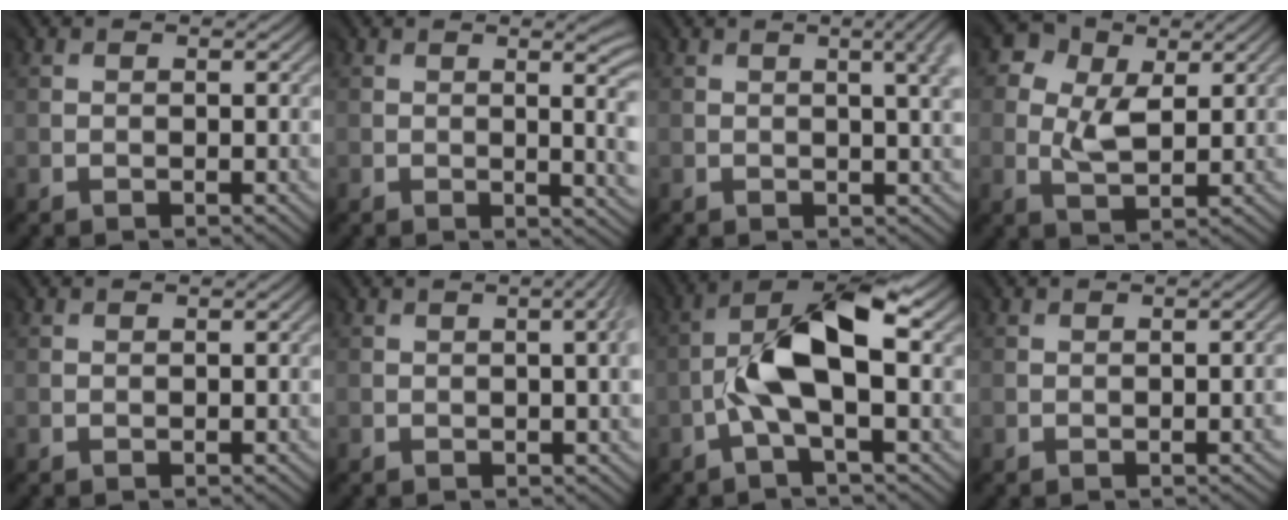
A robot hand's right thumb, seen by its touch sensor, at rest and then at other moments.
{"total": 8.5, "force": [-0.1, 4.1, 7.5], "torque": [-0.050, 0.018, -0.003]}
{"total": 5.0, "force": [0.7, 1.9, 4.6], "torque": [-0.024, 0.013, 0.005]}
{"total": 4.9, "force": [1.3, 3.8, 2.9], "torque": [-0.064, 0.001, 0.024]}
{"total": 0.7, "force": [-0.1, -0.3, -0.7], "torque": [0.013, 0.002, -0.001]}
{"total": 4.0, "force": [0.0, 1.3, 3.8], "torque": [-0.031, 0.004, 0.002]}
{"total": 8.9, "force": [-0.7, 3.4, 8.2], "torque": [-0.159, 0.022, -0.017]}
{"total": 0.7, "force": [-0.4, -0.1, 0.6], "torque": [-0.004, 0.000, -0.007]}